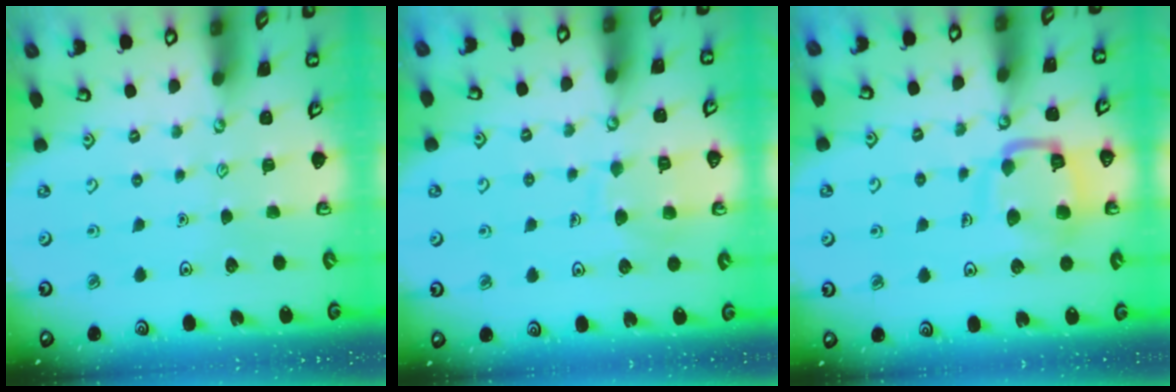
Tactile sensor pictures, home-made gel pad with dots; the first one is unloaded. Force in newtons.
{"total": 8.9, "press": 8.9, "slide": 0.9}
{"total": 13.3, "press": 13.2, "slide": 1.5}